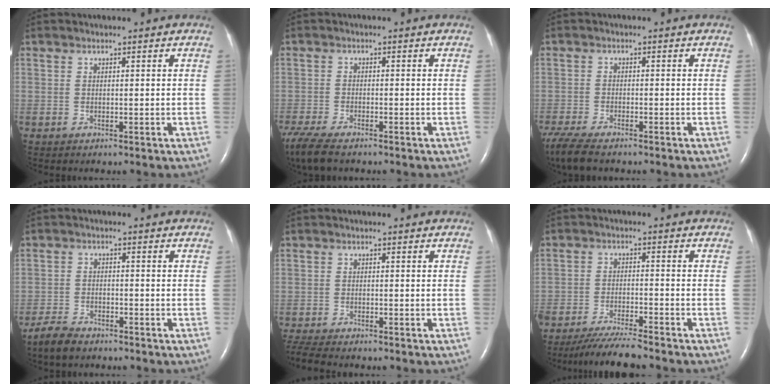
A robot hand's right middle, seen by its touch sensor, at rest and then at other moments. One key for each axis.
{"total": 9.3, "fx": -7.2, "fy": 2.6, "fz": 5.2, "tx": -0.106, "ty": -0.021, "tz": -0.126}
{"total": 8.4, "fx": -6.7, "fy": 2.1, "fz": 4.6, "tx": -0.089, "ty": -0.021, "tz": -0.118}
{"total": 4.4, "fx": -3.8, "fy": 1.5, "fz": 1.7, "tx": -0.038, "ty": -0.007, "tz": -0.071}
{"total": 5.7, "fx": -5.2, "fy": 0.8, "fz": 2.3, "tx": -0.043, "ty": -0.014, "tz": -0.089}
{"total": 7.3, "fx": -6.7, "fy": -0.1, "fz": 3.0, "tx": -0.051, "ty": -0.023, "tz": -0.117}